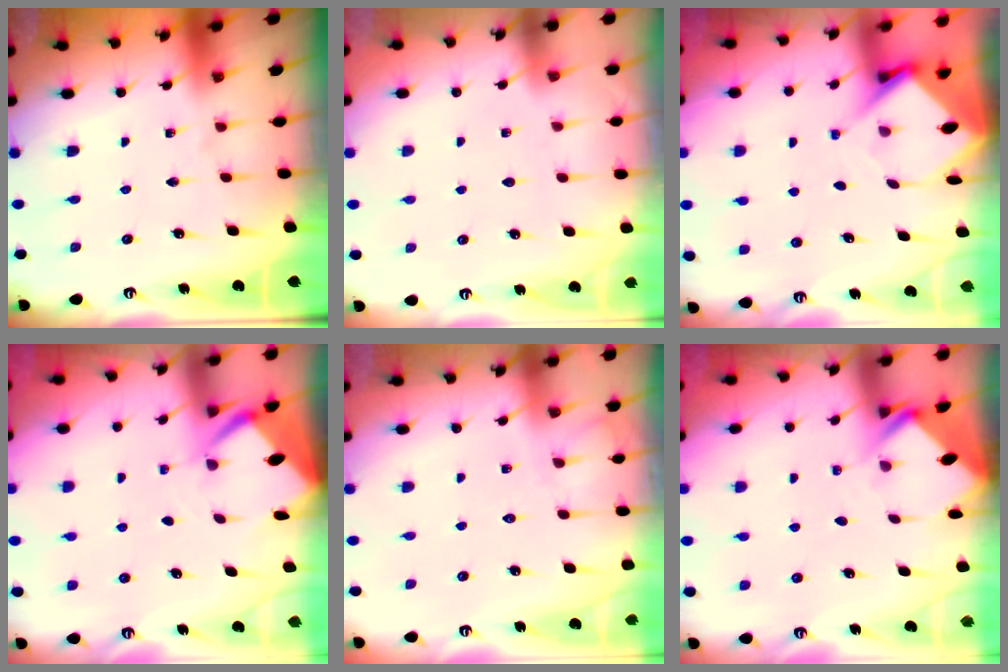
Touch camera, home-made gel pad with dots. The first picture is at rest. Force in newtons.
{"total": 1.0, "press": 1.0, "slide": 0.0}
{"total": 5.9, "press": 5.9, "slide": 0.5}
{"total": 2.5, "press": 2.5, "slide": 0.3}
{"total": 3.9, "press": 3.9, "slide": 0.5}
{"total": 2.8, "press": 2.8, "slide": 0.2}